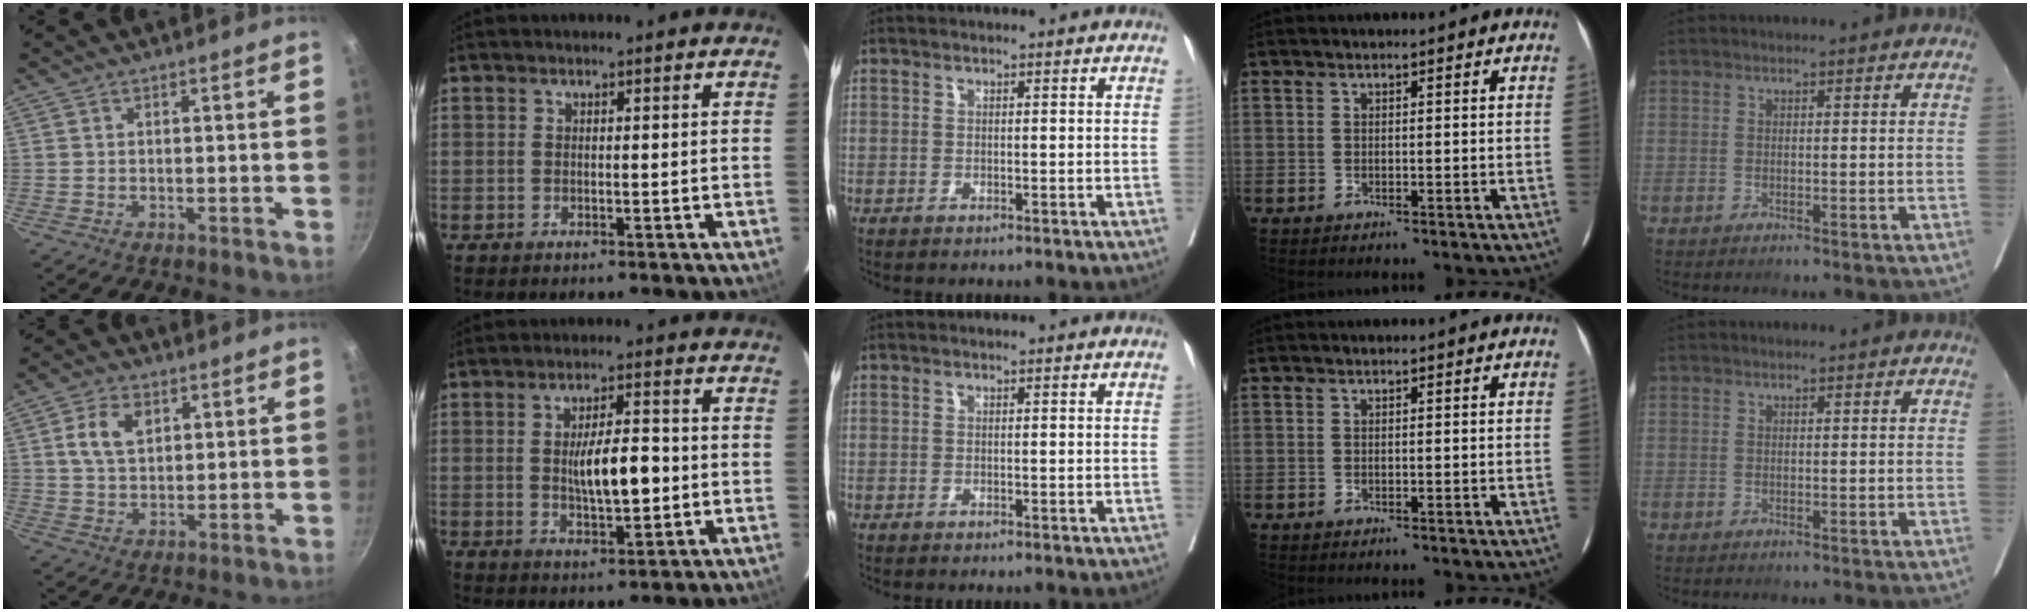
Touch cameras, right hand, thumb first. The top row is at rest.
{"thumb": {"total": 6.7, "force": [2.2, 4.3, 4.6], "torque": [-0.082, -0.004, 0.043]}, "index": {"total": 7.5, "force": [-0.3, 2.1, 7.2], "torque": [-0.124, 0.003, -0.002]}}